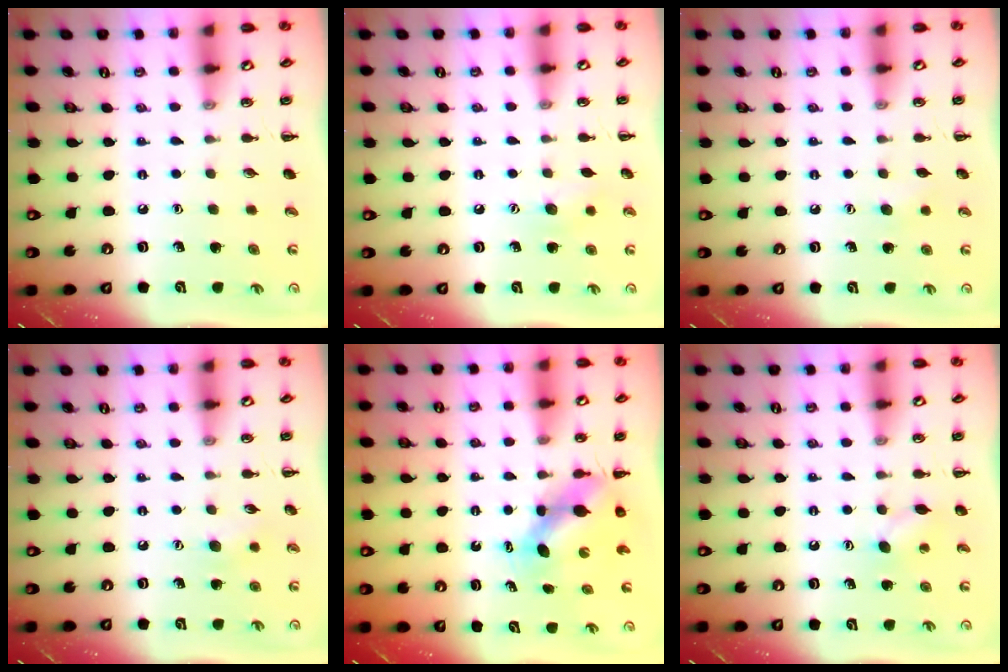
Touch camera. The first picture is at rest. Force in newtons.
{"total": 6.6, "press": 6.5, "slide": 1.1}
{"total": 5.2, "press": 5.0, "slide": 1.2}
{"total": 5.9, "press": 5.7, "slide": 1.4}
{"total": 5.9, "press": 5.8, "slide": 0.8}
{"total": 6.7, "press": 6.5, "slide": 1.5}